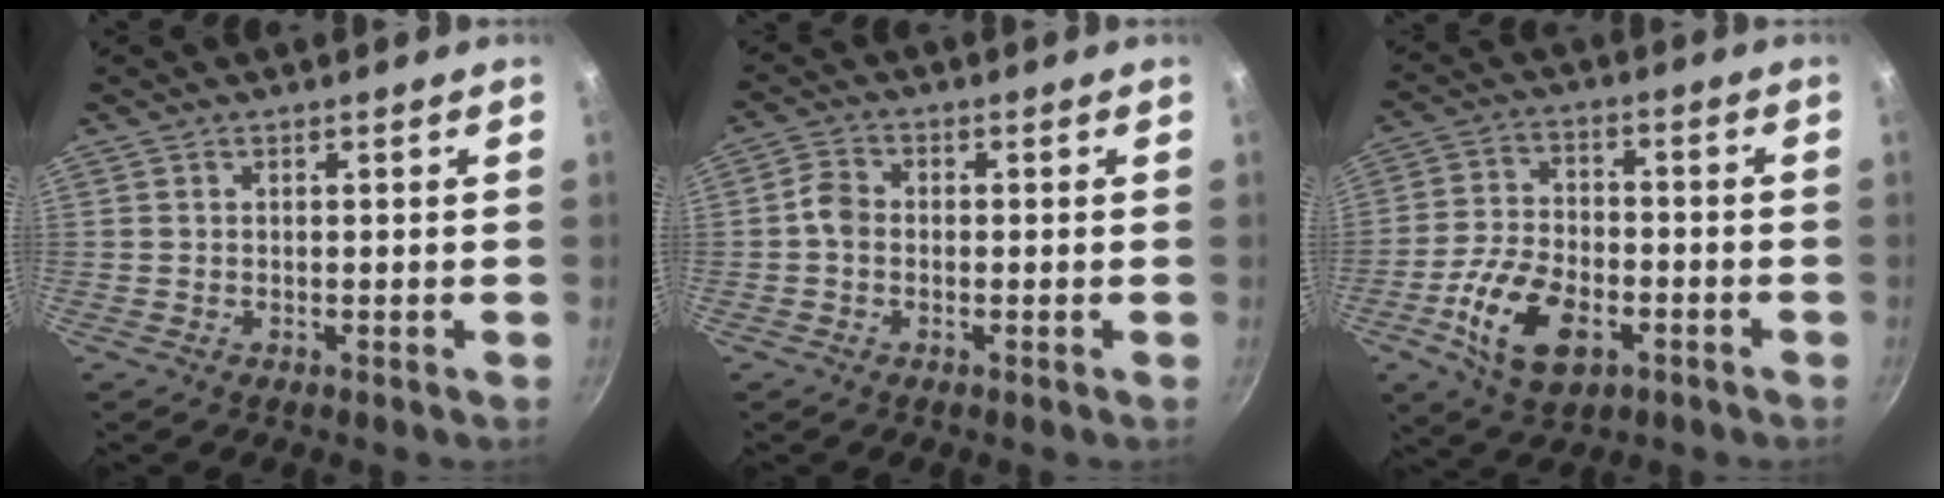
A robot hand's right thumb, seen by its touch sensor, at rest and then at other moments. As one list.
[{"total": 3.4, "force": [-0.7, 2.6, 2.0], "torque": [-0.037, 0.014, -0.023]}, {"total": 13.7, "force": [-5.3, 7.9, 9.9], "torque": [-0.175, 0.023, -0.097]}]